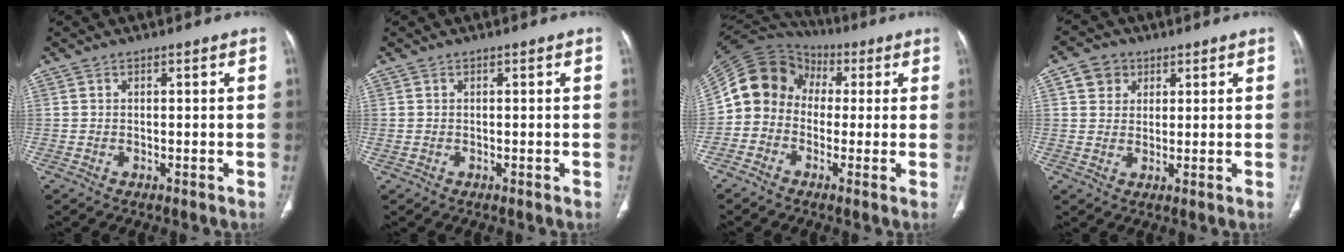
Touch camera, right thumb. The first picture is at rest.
{"total": 0.6, "force": [-0.1, 0.3, 0.5], "torque": [-0.009, -0.001, 0.002]}
{"total": 12.3, "force": [0.0, 10.7, 6.1], "torque": [-0.104, 0.046, -0.017]}
{"total": 4.9, "force": [2.1, 4.2, 1.5], "torque": [-0.006, -0.005, 0.035]}